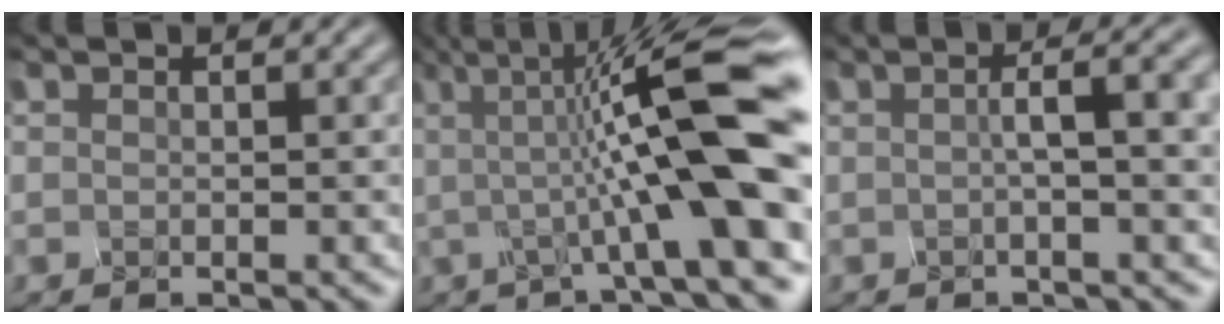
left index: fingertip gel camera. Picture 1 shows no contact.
{"total": 11.8, "force": [0.3, 2.2, 11.6], "torque": [-0.152, 0.018, -0.006]}
{"total": 6.0, "force": [1.0, 1.9, 5.6], "torque": [-0.050, 0.023, -0.003]}